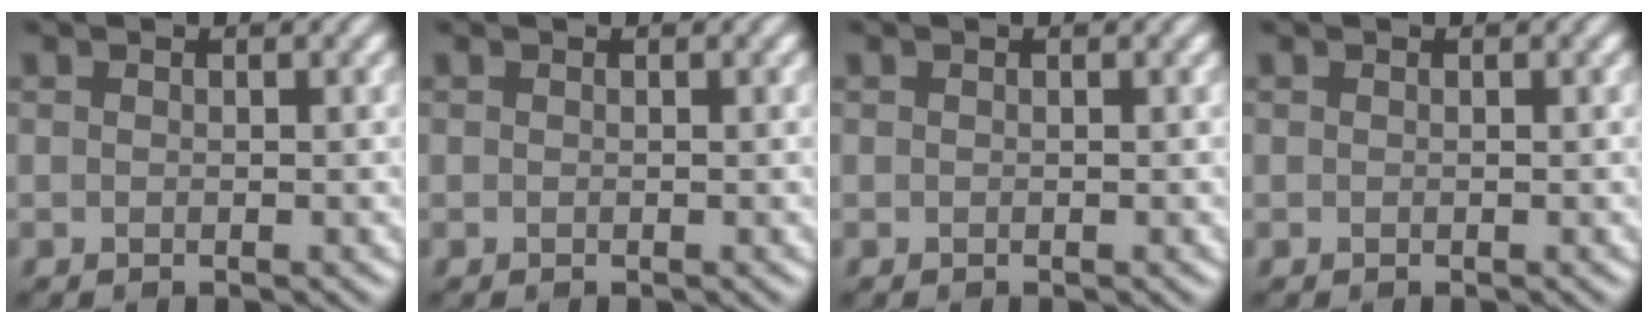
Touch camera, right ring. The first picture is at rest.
{"total": 0.0}
{"total": 0.0}
{"total": 0.0}